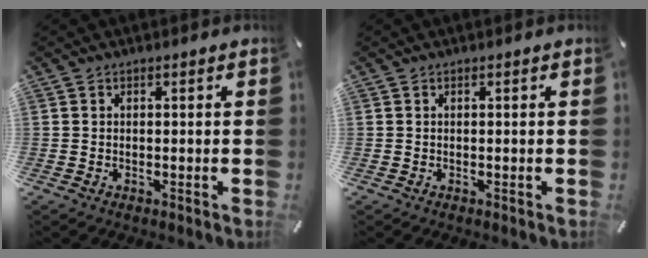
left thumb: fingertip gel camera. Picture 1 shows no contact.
{"total": 0.0}